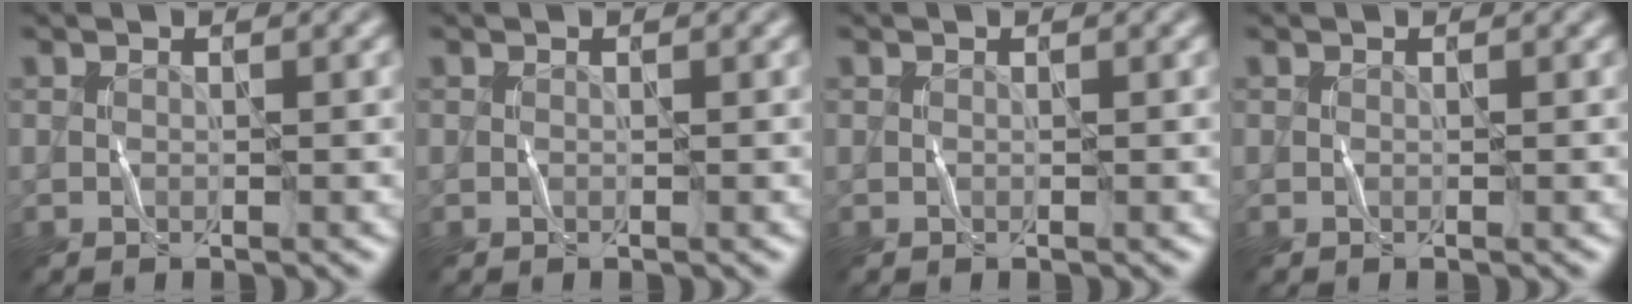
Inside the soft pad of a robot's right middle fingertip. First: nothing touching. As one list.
[{"total": 0.0}, {"total": 0.0}, {"total": 0.0}]